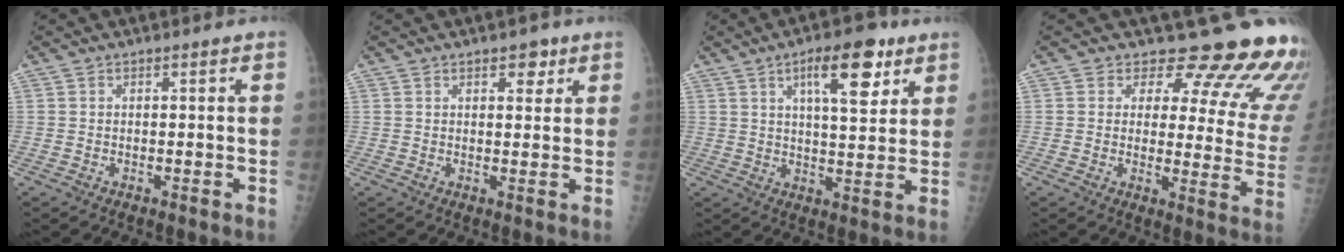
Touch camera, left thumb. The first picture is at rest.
{"total": 3.4, "force": [1.9, 2.0, 2.0], "torque": [-0.006, -0.007, 0.023]}
{"total": 11.3, "force": [5.7, 4.2, 8.9], "torque": [-0.112, -0.022, 0.083]}
{"total": 19.0, "force": [16.1, 7.0, 7.3], "torque": [-0.043, -0.117, 0.170]}